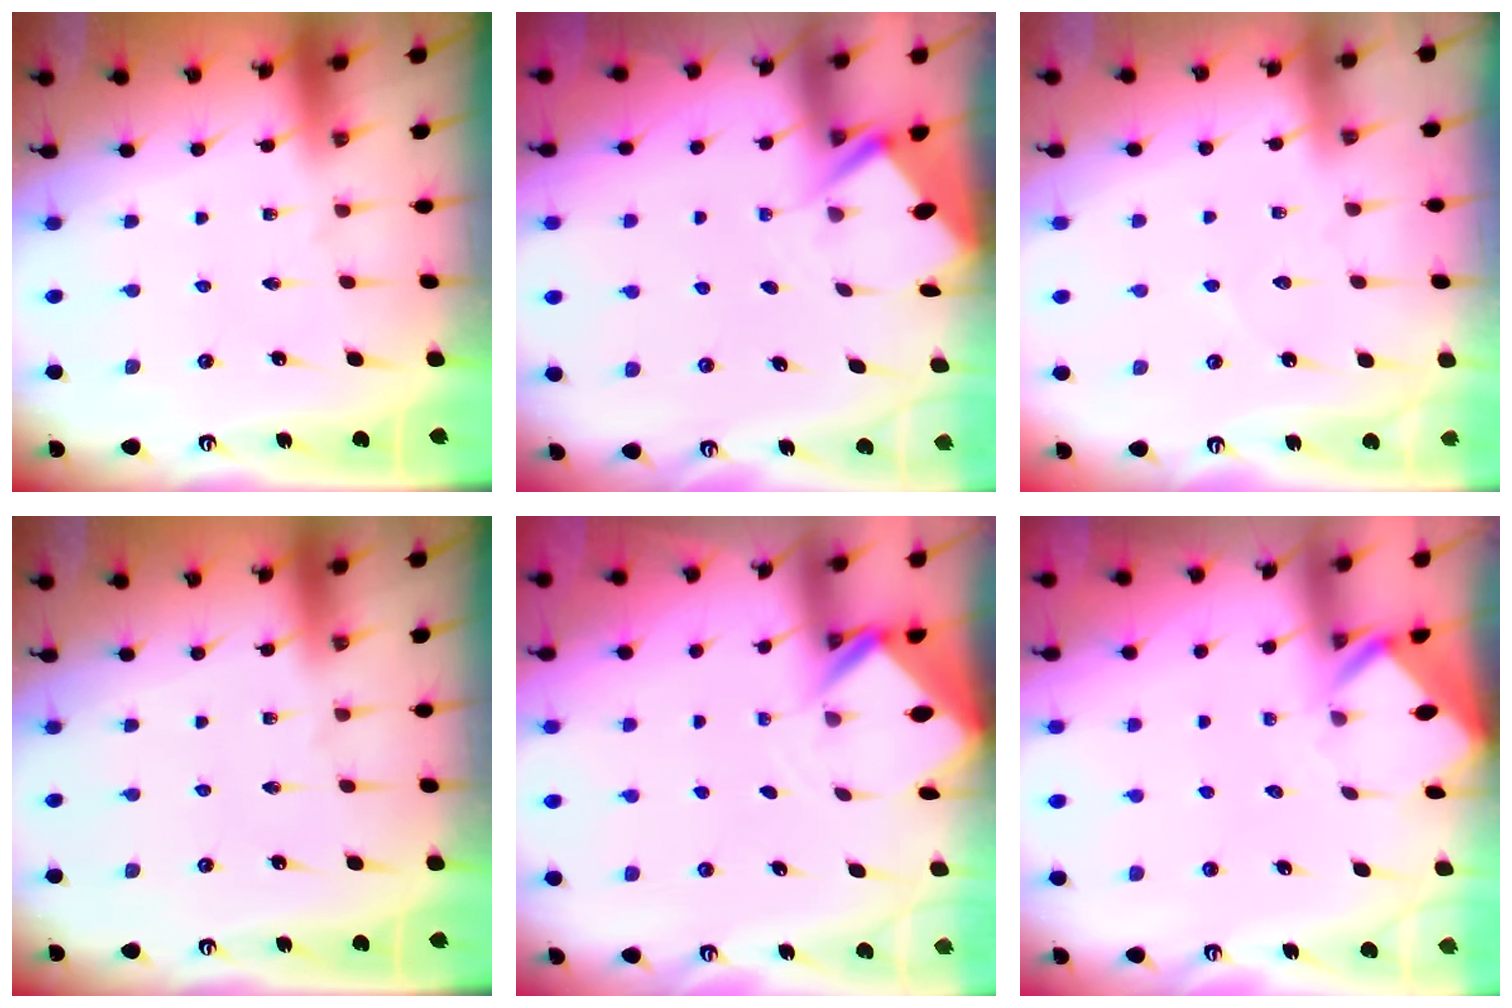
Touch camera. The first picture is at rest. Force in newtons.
{"total": 2.8, "press": 2.8, "slide": 0.4}
{"total": 2.0, "press": 2.0, "slide": 0.2}
{"total": 0.0}
{"total": 2.7, "press": 2.7, "slide": 0.2}
{"total": 2.4, "press": 2.4, "slide": 0.1}